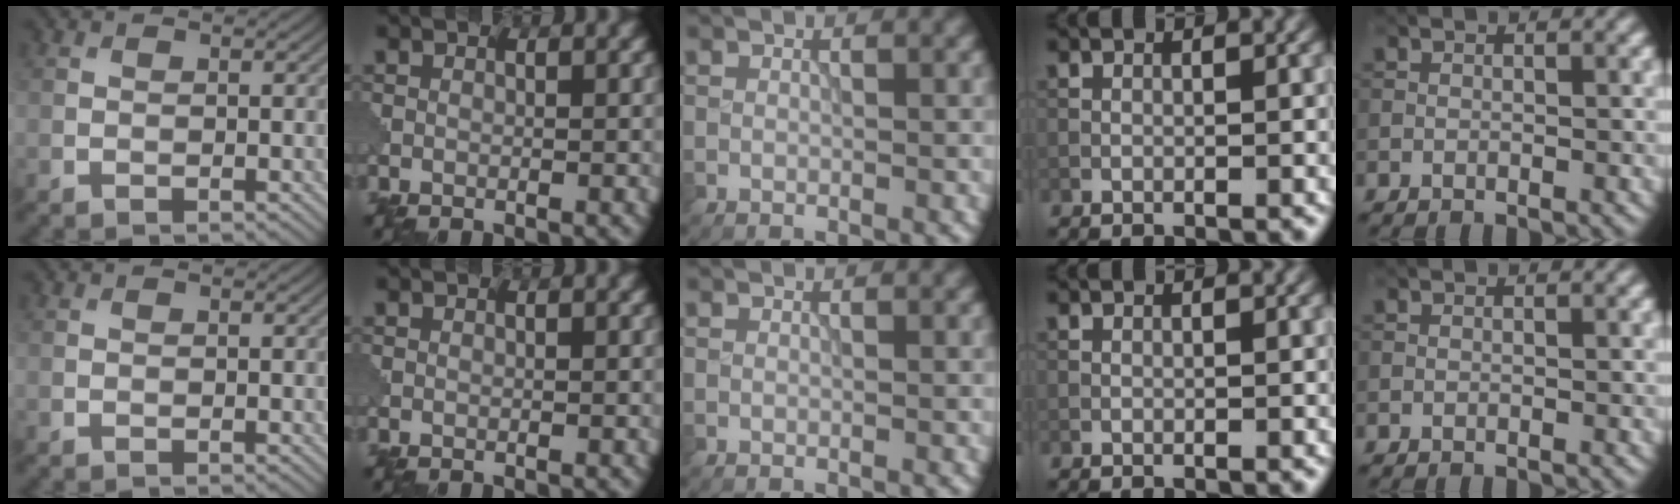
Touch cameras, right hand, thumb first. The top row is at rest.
{}